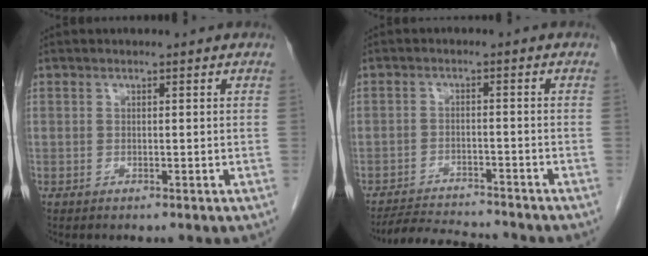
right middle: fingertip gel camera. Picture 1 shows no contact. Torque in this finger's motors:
{"motor_torque": [0.33, -0.39, 0.04, 0.01]}